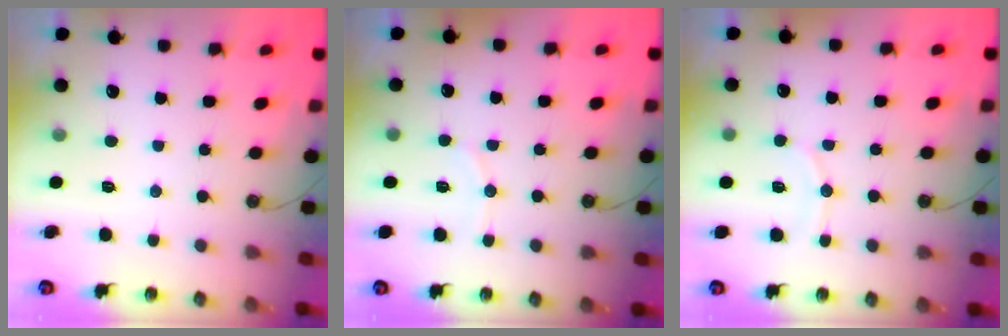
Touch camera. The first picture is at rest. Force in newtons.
{"total": 5.6, "press": 5.6, "slide": 0.2}
{"total": 6.5, "press": 6.5, "slide": 0.5}